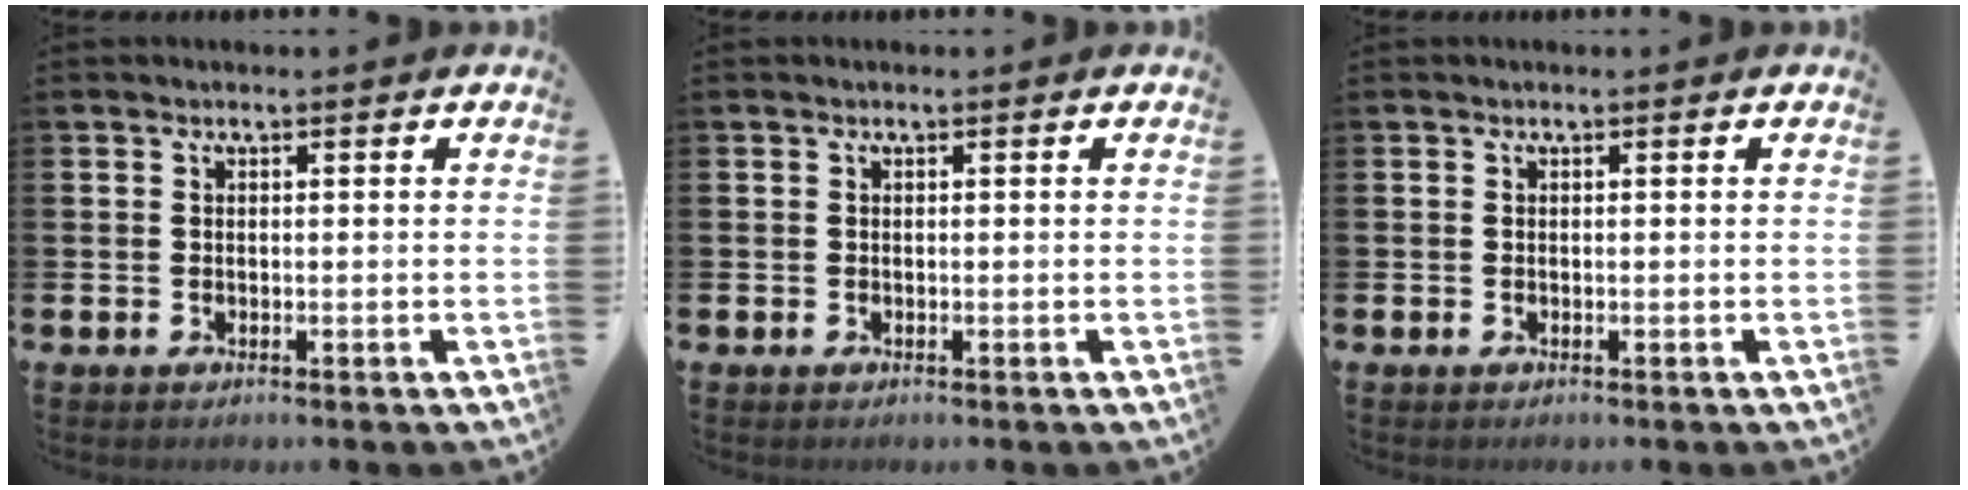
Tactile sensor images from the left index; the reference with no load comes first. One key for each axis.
{"total": 0.0}
{"total": 0.0}